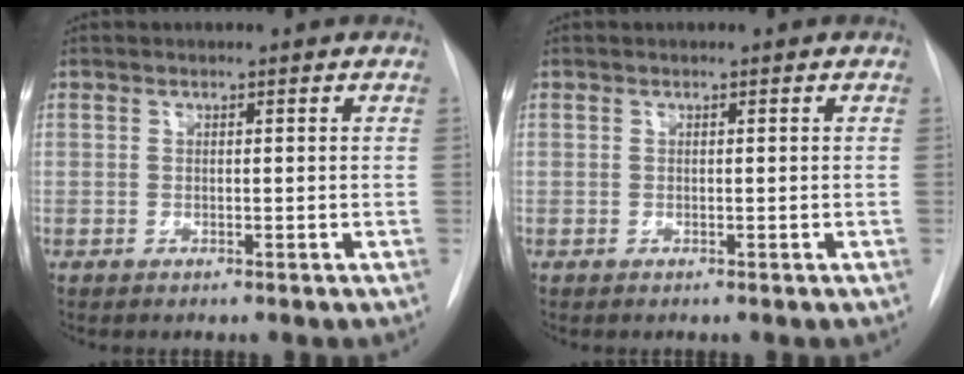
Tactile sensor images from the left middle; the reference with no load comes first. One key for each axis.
{"total": 0.0}